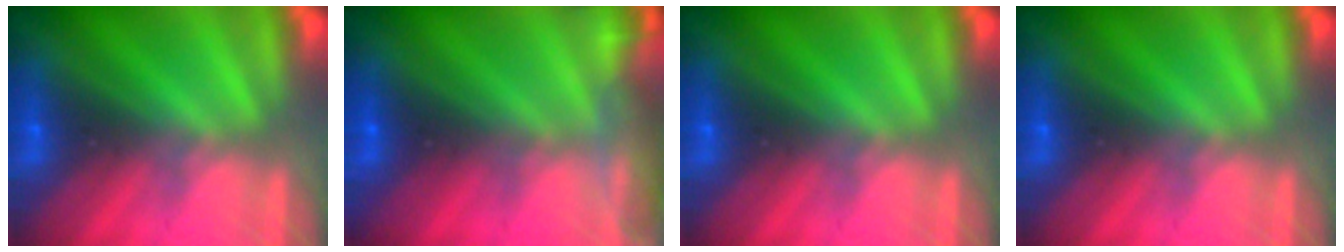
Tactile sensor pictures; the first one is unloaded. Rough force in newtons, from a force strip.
{"total": 5.1}
{"total": 0.0}
{"total": 0.0}